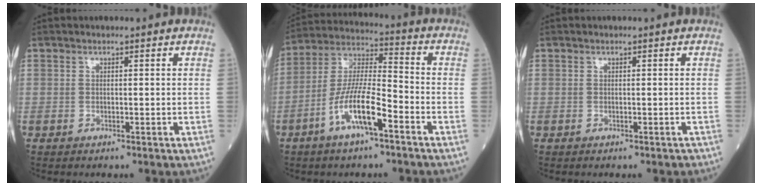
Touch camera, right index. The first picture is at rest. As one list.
[{"total": 11.0, "force": [-5.3, 1.9, 9.5], "torque": [-0.191, 0.002, -0.103]}, {"total": 0.7, "force": [-0.6, 0.2, 0.2], "torque": [-0.004, 0.000, -0.008]}]